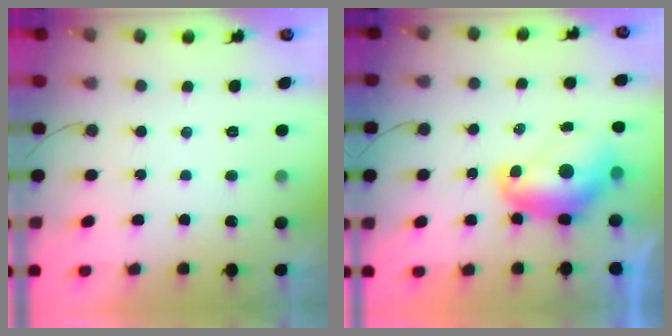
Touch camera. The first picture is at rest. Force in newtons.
{"total": 10.4, "press": 10.3, "slide": 1.0}